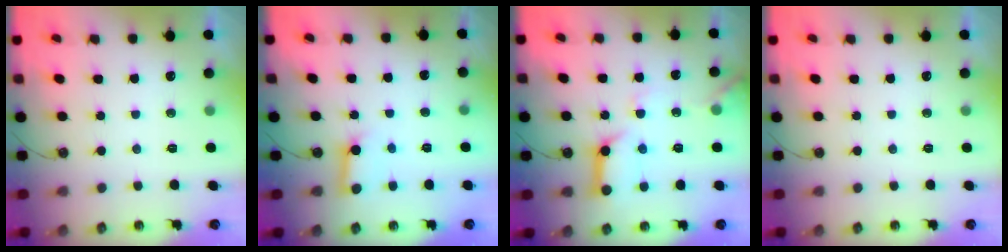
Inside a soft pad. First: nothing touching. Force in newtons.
{"total": 6.8, "press": 6.8, "slide": 0.7}
{"total": 13.8, "press": 13.7, "slide": 1.5}
{"total": 0.0}